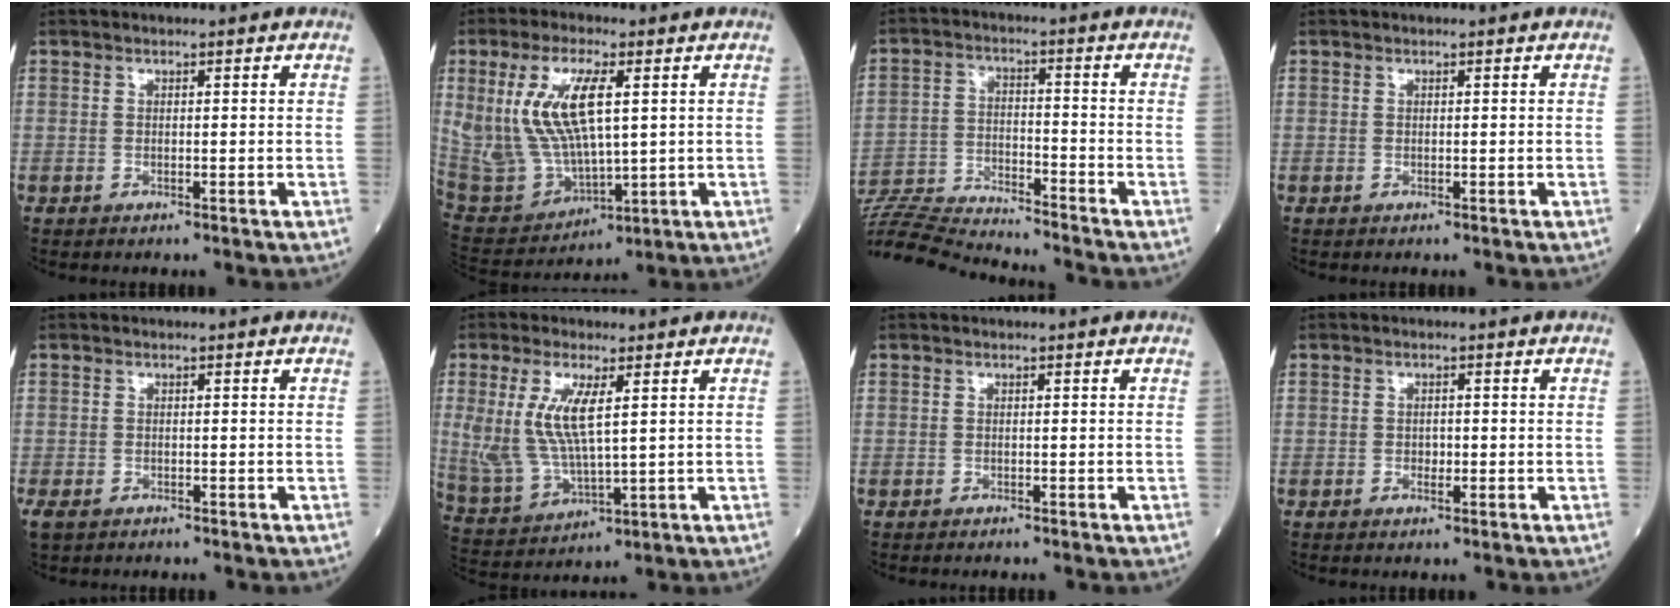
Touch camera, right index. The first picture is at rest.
{"total": 15.3, "force": [4.0, 5.3, 13.8], "torque": [-0.311, 0.003, 0.096]}
{"total": 13.9, "force": [-13.6, -0.6, 2.9], "torque": [-0.053, 0.001, -0.239]}
{"total": 0.0}
{"total": 2.3, "force": [-1.6, 1.1, 1.1], "torque": [-0.031, -0.006, -0.025]}
{"total": 9.9, "force": [2.5, 2.4, 9.3], "torque": [-0.218, -0.005, 0.058]}
{"total": 0.9, "force": [-0.8, 0.1, 0.3], "torque": [-0.008, -0.002, -0.011]}
{"total": 1.0, "force": [-0.4, 0.3, 0.9], "torque": [-0.017, 0.001, -0.006]}